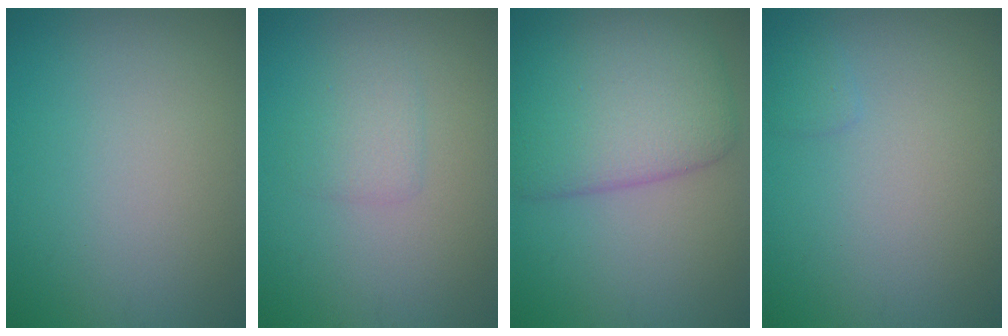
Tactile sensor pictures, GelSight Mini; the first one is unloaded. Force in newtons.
{"total": 1.8, "press": 1.8, "slide": 0.1}
{"total": 7.7, "press": 7.7, "slide": 0.2}
{"total": 0.7, "press": 0.7, "slide": 0.1}